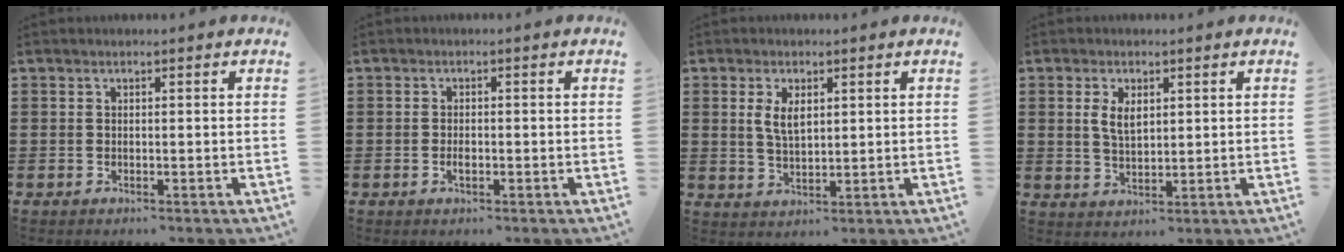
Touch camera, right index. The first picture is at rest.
{"total": 1.5, "force": [-0.5, 0.6, 1.2], "torque": [-0.024, -0.002, -0.008]}
{"total": 3.9, "force": [1.2, 1.8, 3.3], "torque": [-0.061, 0.003, 0.019]}
{"total": 3.7, "force": [1.1, 1.8, 3.0], "torque": [-0.056, 0.003, 0.017]}